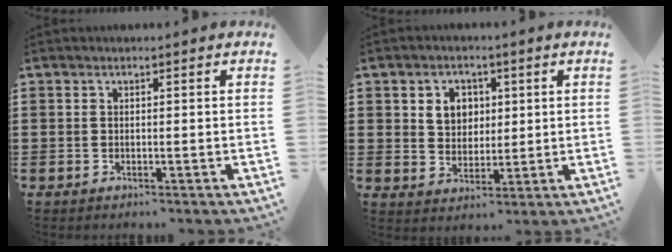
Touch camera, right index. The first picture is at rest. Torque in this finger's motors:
{"motor_torque": [0.38, 0.37, 0.35, 0.07]}